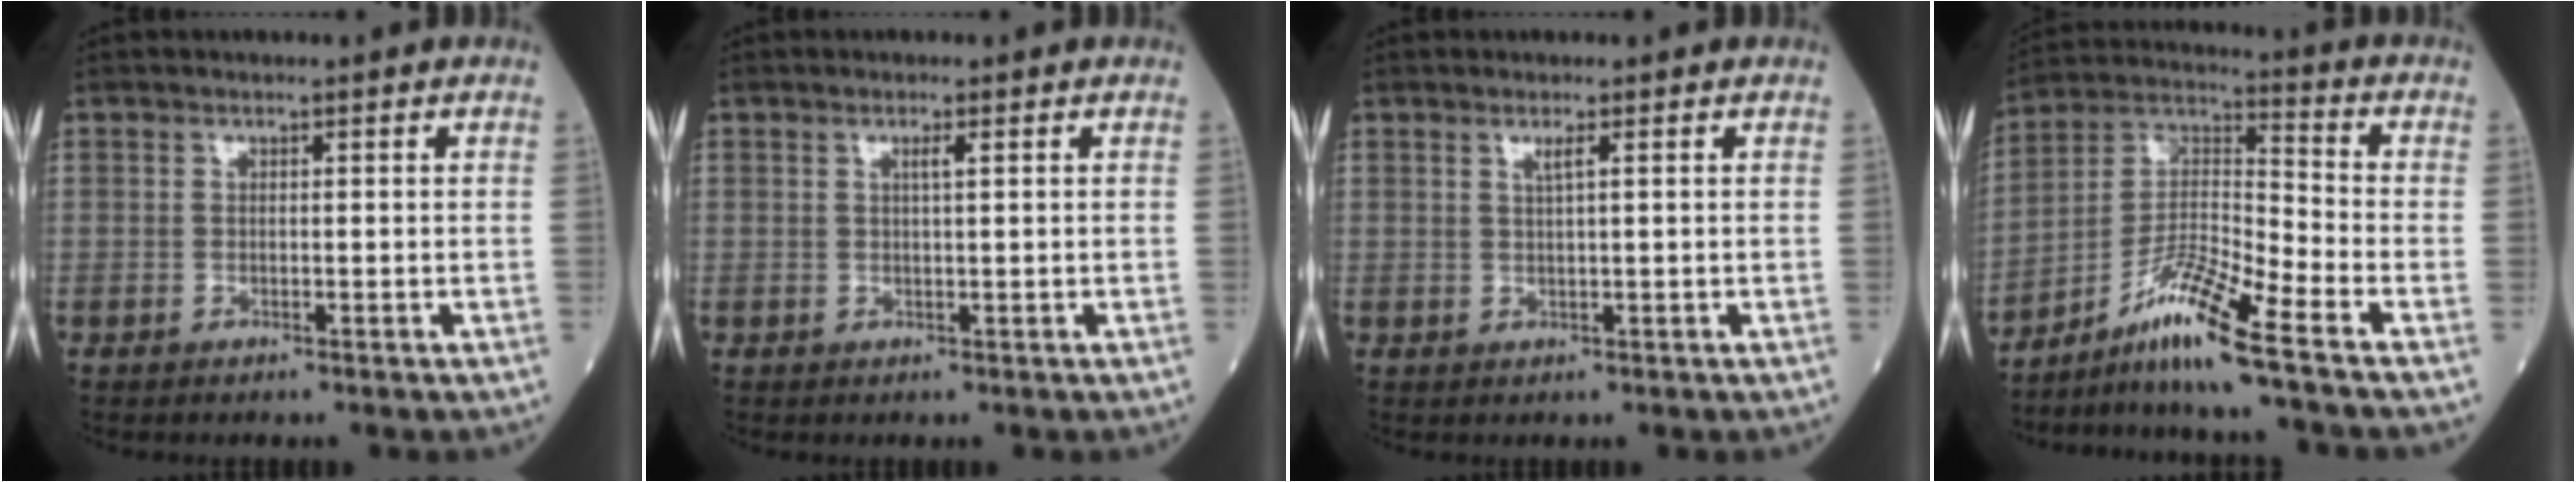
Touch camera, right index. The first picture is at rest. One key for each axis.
{"total": 1.1, "fx": 0.5, "fy": -0.1, "fz": 1.0, "tx": -0.019, "ty": 0.000, "tz": 0.007}
{"total": 1.3, "fx": 0.6, "fy": -0.3, "fz": 1.1, "tx": -0.023, "ty": -0.002, "tz": 0.011}
{"total": 11.2, "fx": -7.7, "fy": -0.8, "fz": 8.1, "tx": -0.157, "ty": -0.003, "tz": -0.143}